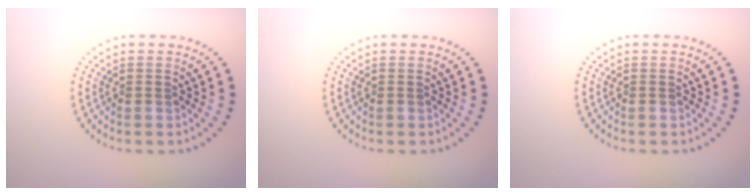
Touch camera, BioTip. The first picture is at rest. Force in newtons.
{"total": 0.0}
{"total": 0.0}